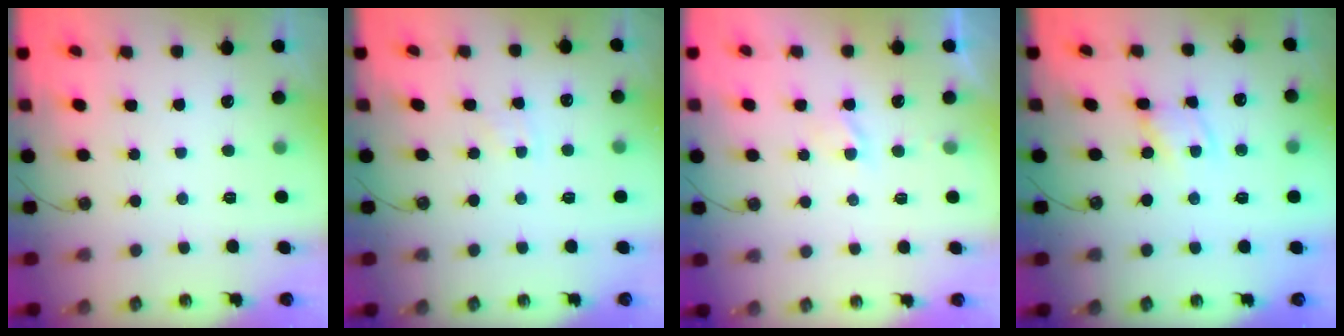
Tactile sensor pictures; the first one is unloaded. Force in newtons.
{"total": 2.7, "press": 2.7, "slide": 0.4}
{"total": 1.9, "press": 1.9, "slide": 0.4}
{"total": 2.1, "press": 2.1, "slide": 0.3}